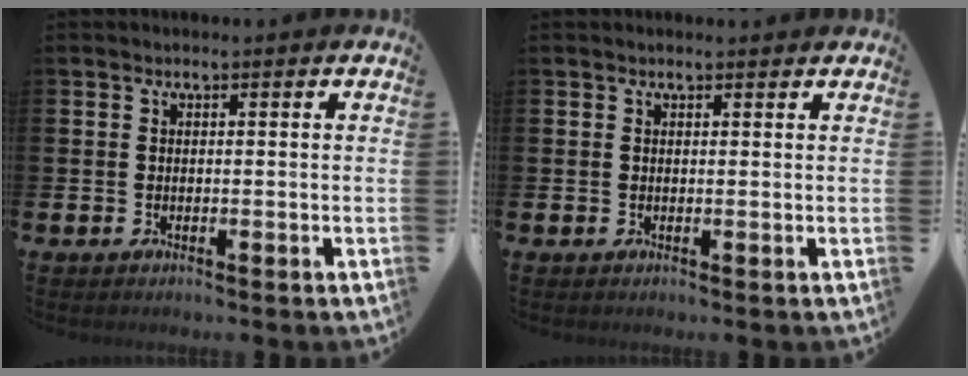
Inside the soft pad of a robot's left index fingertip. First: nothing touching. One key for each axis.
{"total": 0.6, "fx": 0.5, "fy": 0.0, "fz": 0.2, "tx": -0.002, "ty": 0.000, "tz": 0.010}